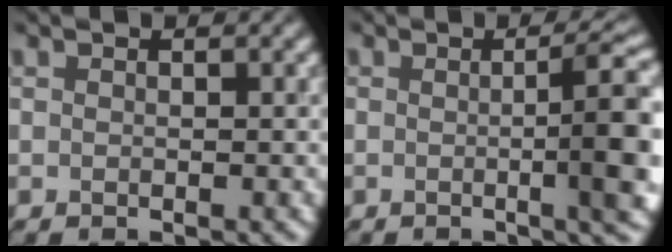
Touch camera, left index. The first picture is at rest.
{"total": 7.1, "force": [-0.4, 1.4, 6.9], "torque": [-0.085, -0.002, 0.002]}